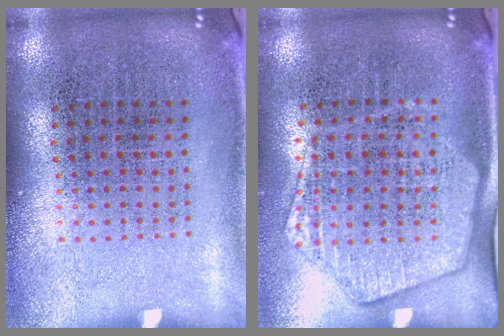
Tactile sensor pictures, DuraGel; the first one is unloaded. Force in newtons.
{"total": 1.8, "press": 1.5, "slide": 0.9}